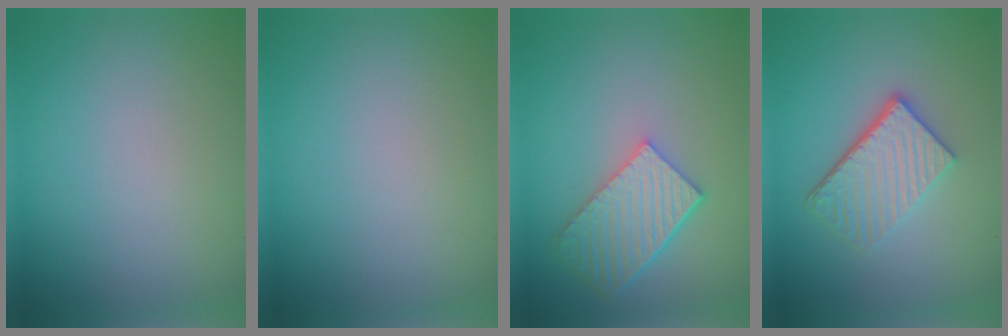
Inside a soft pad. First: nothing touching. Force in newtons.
{"total": 0.0}
{"total": 5.8, "press": 4.5, "slide": 3.6}
{"total": 4.6, "press": 3.5, "slide": 2.9}